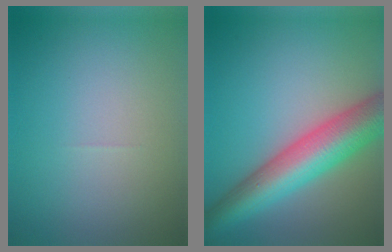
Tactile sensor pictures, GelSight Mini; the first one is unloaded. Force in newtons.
{"total": 9.0, "press": 9.0, "slide": 0.3}